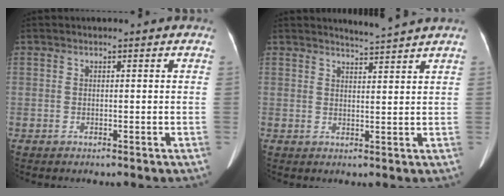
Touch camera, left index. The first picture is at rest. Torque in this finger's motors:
{"motor_torque": [-0.30, -0.38, -0.05, 0.00]}